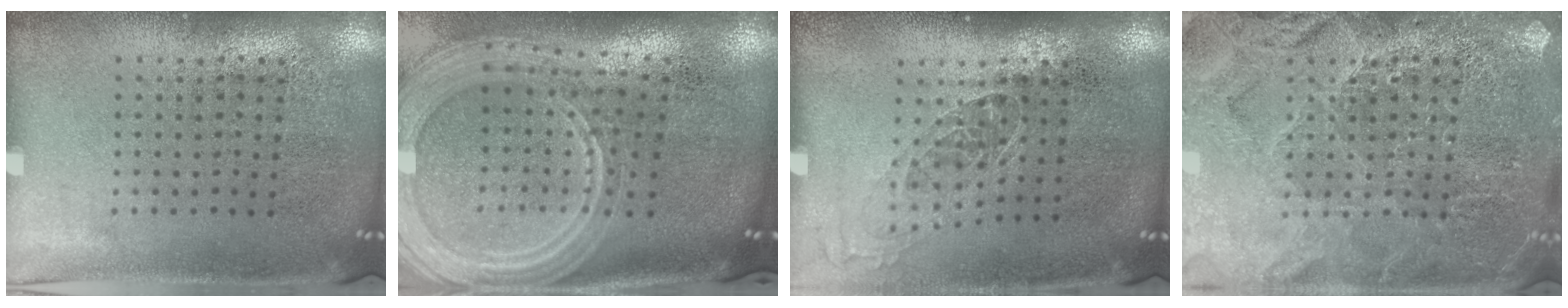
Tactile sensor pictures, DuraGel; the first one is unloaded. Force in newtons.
{"total": 3.1, "press": 2.5, "slide": 1.8}
{"total": 1.0, "press": 0.9, "slide": 0.4}
{"total": 5.7, "press": 5.7, "slide": 0.8}